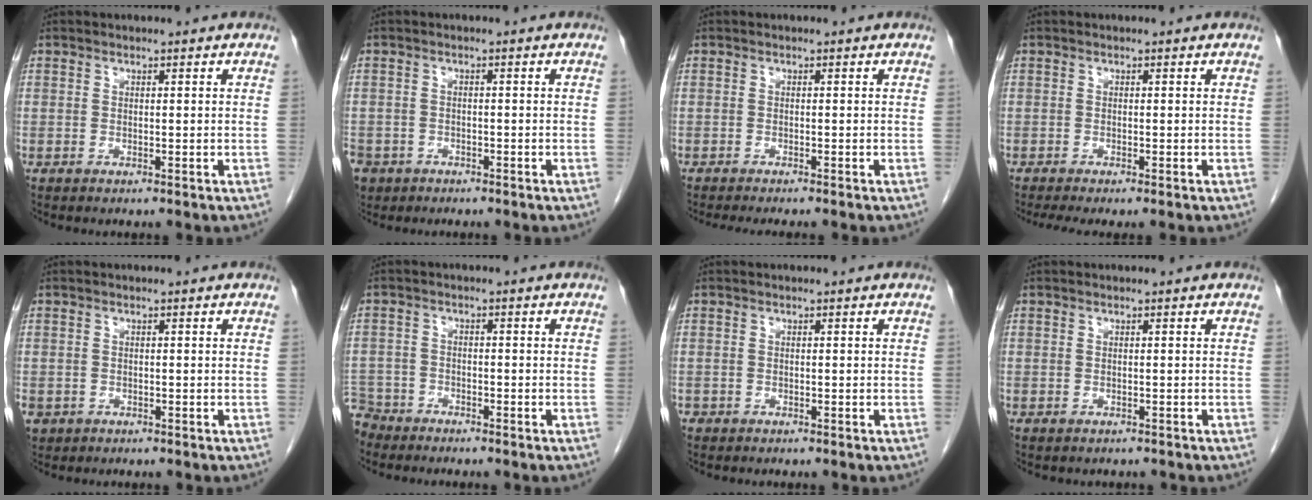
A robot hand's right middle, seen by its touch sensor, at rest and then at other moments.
{"total": 7.3, "force": [-4.3, 5.5, 2.1], "torque": [-0.065, -0.004, -0.070]}
{"total": 5.0, "force": [-4.3, 0.5, 2.4], "torque": [-0.023, -0.008, -0.062]}
{"total": 3.2, "force": [-2.5, 0.3, 2.0], "torque": [-0.030, -0.008, -0.041]}
{"total": 2.9, "force": [-1.6, 2.4, 0.7], "torque": [-0.016, -0.001, -0.023]}
{"total": 5.4, "force": [-4.9, 2.2, -0.5], "torque": [0.008, -0.007, -0.099]}
{"total": 0.7, "force": [-0.5, 0.5, 0.0], "torque": [-0.011, 0.002, -0.010]}
{"total": 1.5, "force": [-1.2, 0.7, 0.3], "torque": [-0.013, 0.000, -0.014]}